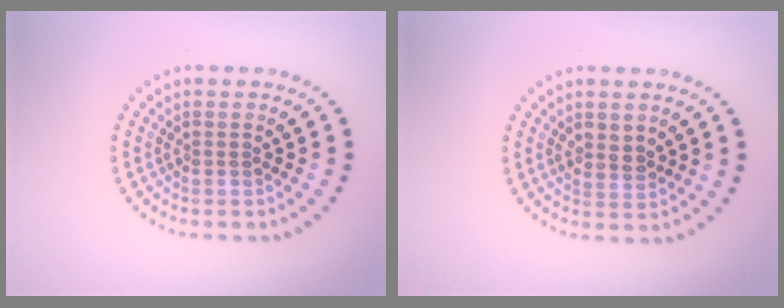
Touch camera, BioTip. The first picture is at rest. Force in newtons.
{"total": 1.6, "press": 1.5, "slide": 0.5}